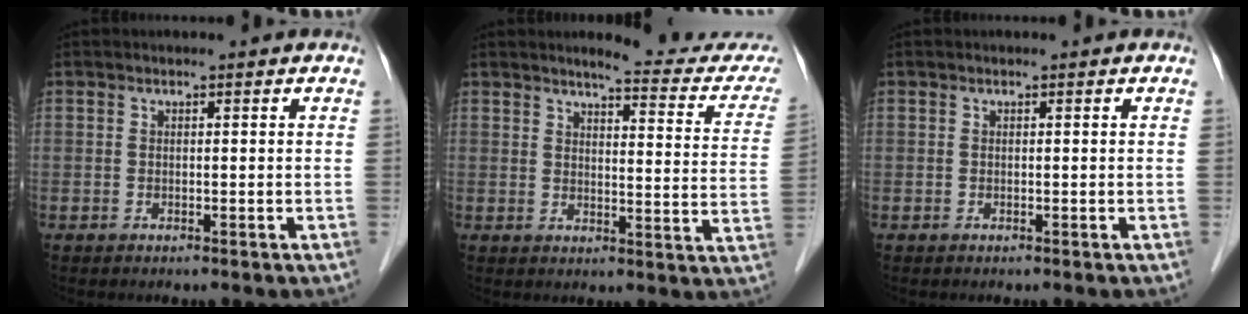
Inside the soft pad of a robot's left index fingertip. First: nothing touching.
{"total": 13.5, "force": [12.7, 1.3, 4.5], "torque": [-0.037, -0.049, 0.128]}
{"total": 0.0}